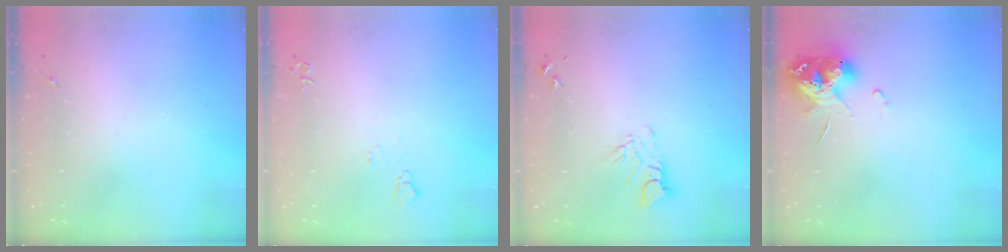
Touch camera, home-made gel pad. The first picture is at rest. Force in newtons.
{"total": 4.9, "press": 4.9, "slide": 0.6}
{"total": 6.1, "press": 6.0, "slide": 0.6}
{"total": 11.1, "press": 11.0, "slide": 1.2}